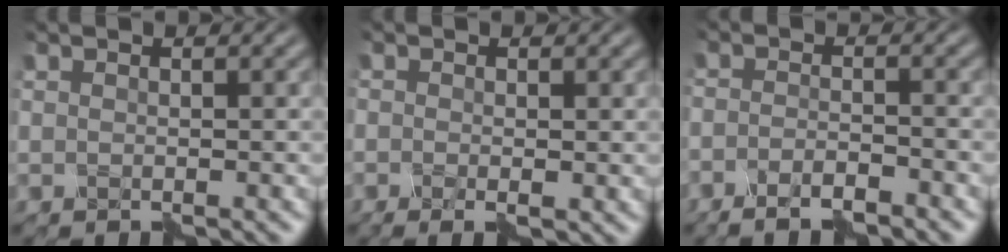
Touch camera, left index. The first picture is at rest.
{"total": 0.9, "force": [-0.5, 0.2, 0.7], "torque": [-0.005, 0.000, -0.010]}
{"total": 2.5, "force": [-2.2, 0.3, 1.2], "torque": [-0.014, 0.003, -0.045]}